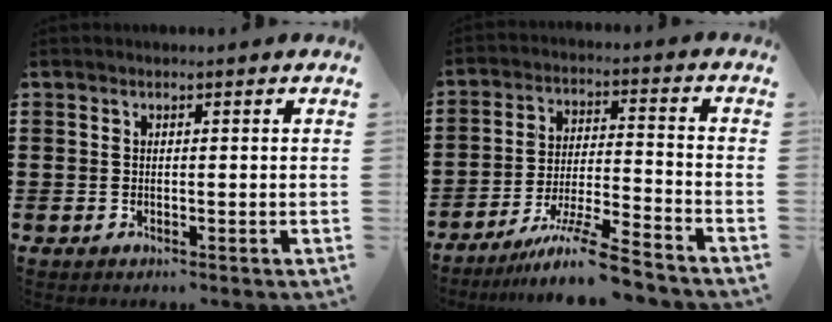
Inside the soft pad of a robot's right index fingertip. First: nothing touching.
{"total": 9.2, "force": [-7.6, 0.2, 5.1], "torque": [-0.103, 0.000, -0.149]}